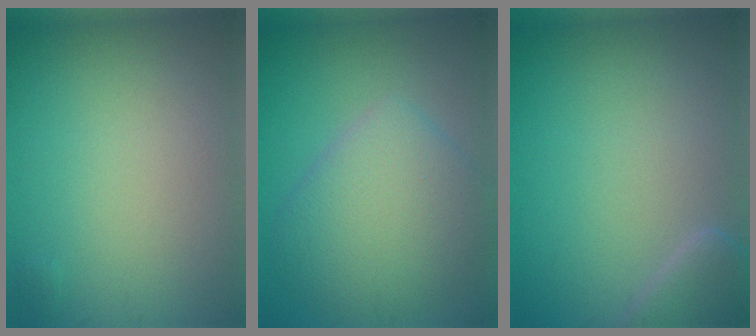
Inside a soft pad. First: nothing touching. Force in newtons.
{"total": 6.4, "press": 6.4, "slide": 0.2}
{"total": 2.6, "press": 2.6, "slide": 0.2}